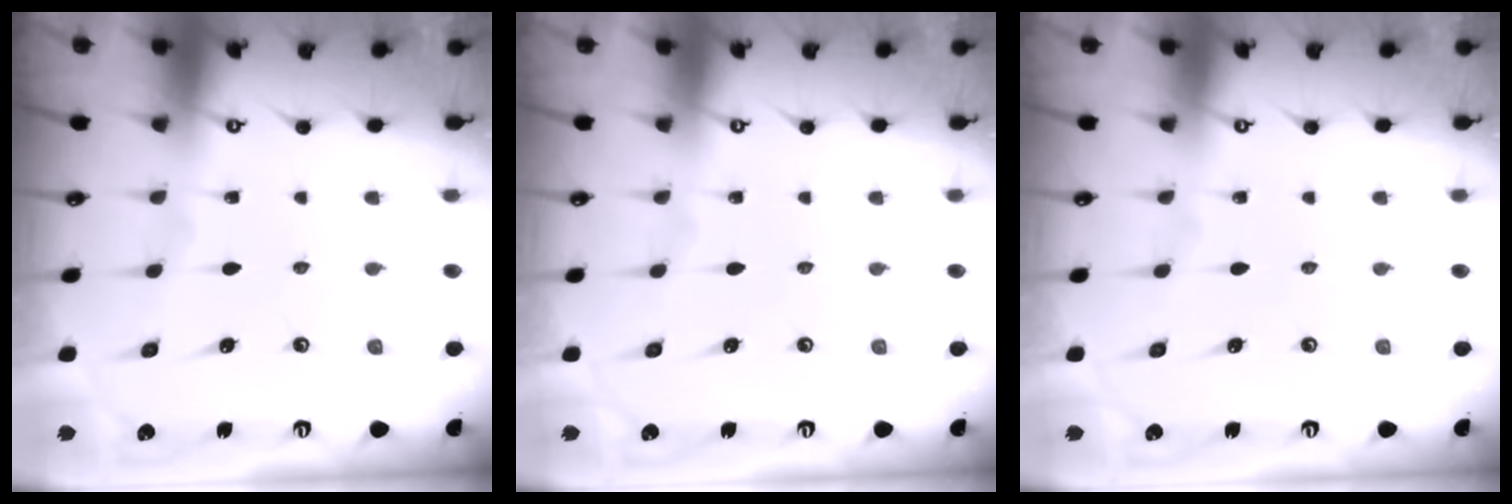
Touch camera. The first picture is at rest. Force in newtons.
{"total": 0.0}
{"total": 0.0}